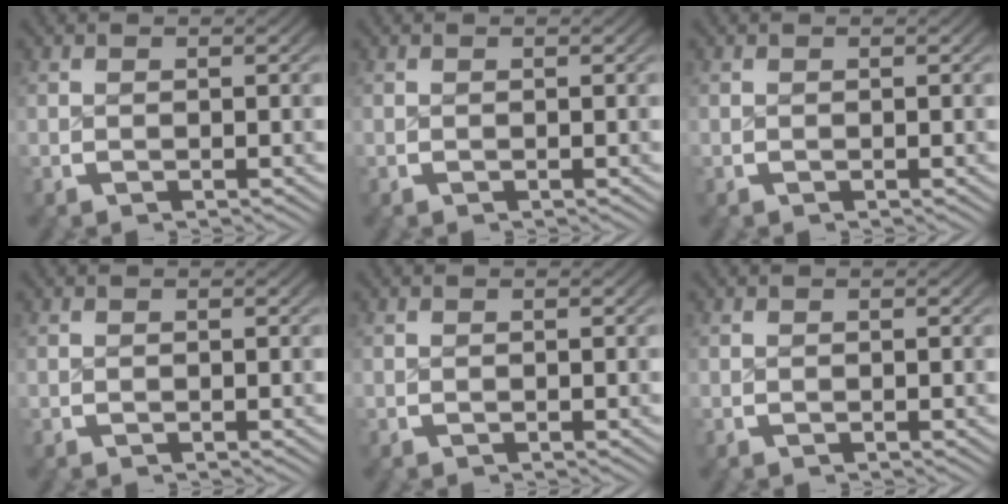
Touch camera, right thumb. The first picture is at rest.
{"total": 0.0}
{"total": 0.0}
{"total": 0.0}
{"total": 0.0}
{"total": 0.0}